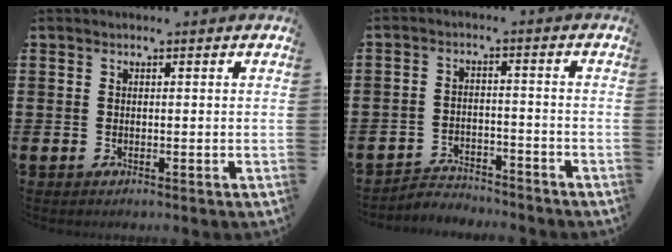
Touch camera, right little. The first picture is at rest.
{"total": 3.1, "force": [-3.0, 0.5, -0.1], "torque": [-0.008, 0.004, -0.067]}